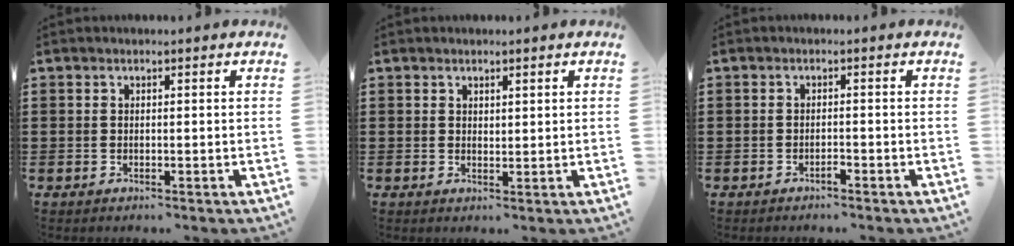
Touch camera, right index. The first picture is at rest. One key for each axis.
{"total": 1.1, "fx": 0.9, "fy": 0.4, "fz": 0.3, "tx": -0.006, "ty": 0.002, "tz": 0.017}
{"total": 1.1, "fx": -0.9, "fy": 0.1, "fz": 0.5, "tx": -0.013, "ty": -0.002, "tz": -0.018}